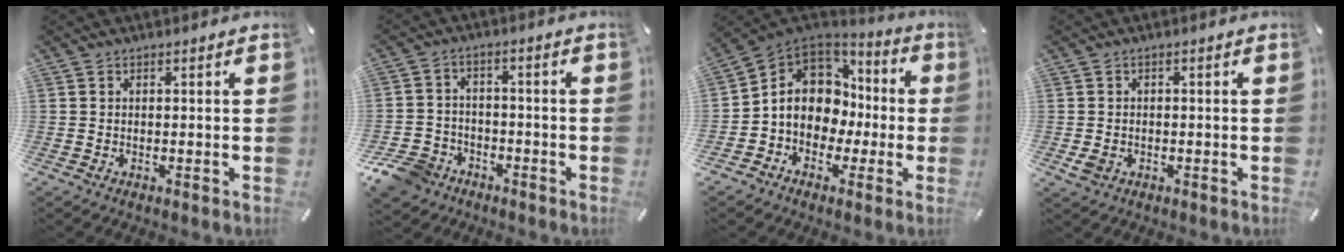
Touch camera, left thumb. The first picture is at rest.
{"total": 8.0, "force": [-5.3, 5.5, 2.1], "torque": [-0.055, 0.037, -0.103]}
{"total": 11.0, "force": [-1.2, 9.8, 5.0], "torque": [-0.101, 0.005, -0.017]}
{"total": 2.3, "force": [-0.7, 1.8, 1.3], "torque": [-0.029, -0.001, -0.014]}